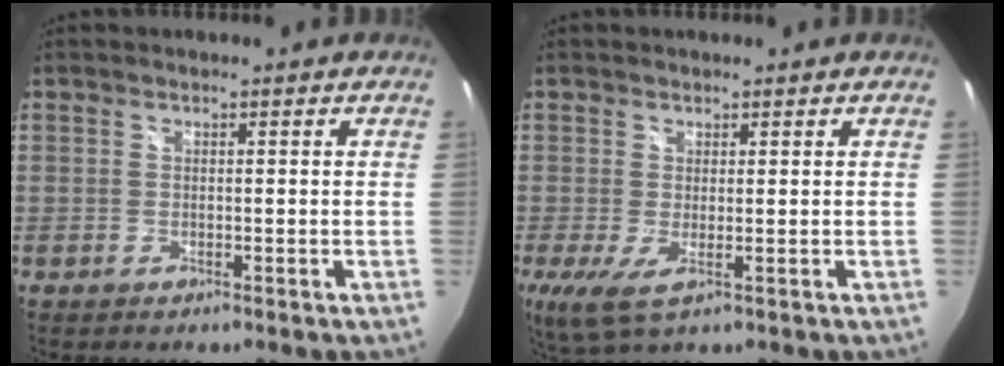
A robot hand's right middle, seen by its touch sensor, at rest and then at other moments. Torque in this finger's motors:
{"motor_torque": [0.99, -0.98, 0.31, 0.07]}